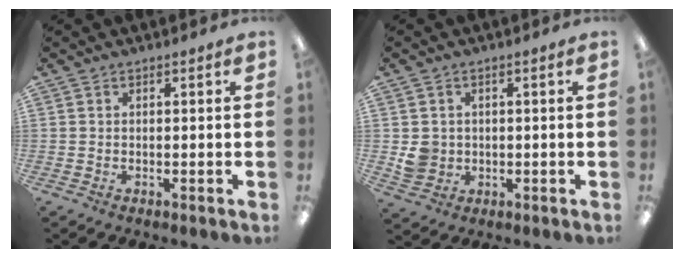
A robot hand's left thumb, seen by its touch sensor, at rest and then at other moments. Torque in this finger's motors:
{"motor_torque": [-0.23, 0.24, 0.25, -0.30, 0.00]}